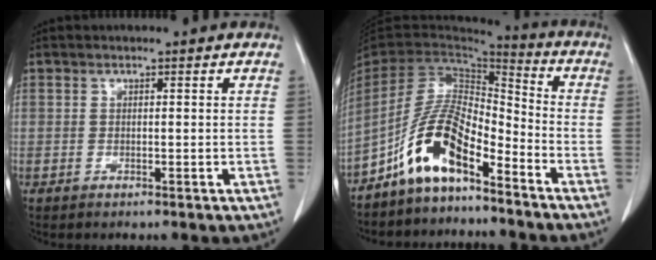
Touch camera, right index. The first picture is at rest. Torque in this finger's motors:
{"motor_torque": [1.36, -0.78, 1.00, 0.21]}